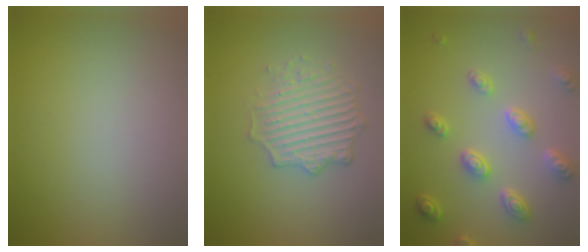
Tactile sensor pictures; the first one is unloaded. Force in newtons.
{"total": 4.8, "press": 3.6, "slide": 3.2}
{"total": 4.7, "press": 3.6, "slide": 2.9}